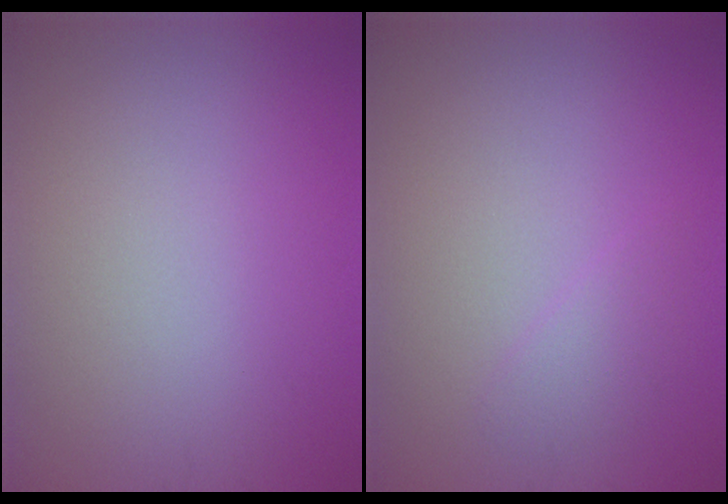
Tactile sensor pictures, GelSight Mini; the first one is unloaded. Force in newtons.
{"total": 1.3, "press": 1.3, "slide": 0.1}